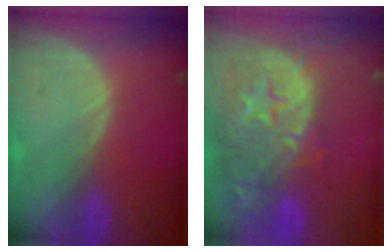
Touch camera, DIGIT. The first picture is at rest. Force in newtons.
{"total": 15.3, "press": 12.2, "slide": 9.1}